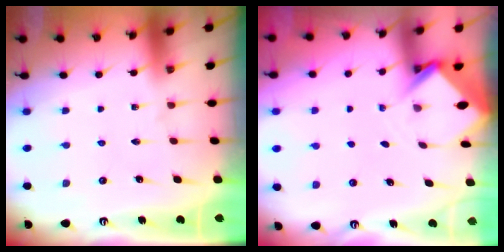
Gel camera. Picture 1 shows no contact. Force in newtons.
{"total": 2.9, "press": 2.9, "slide": 0.2}